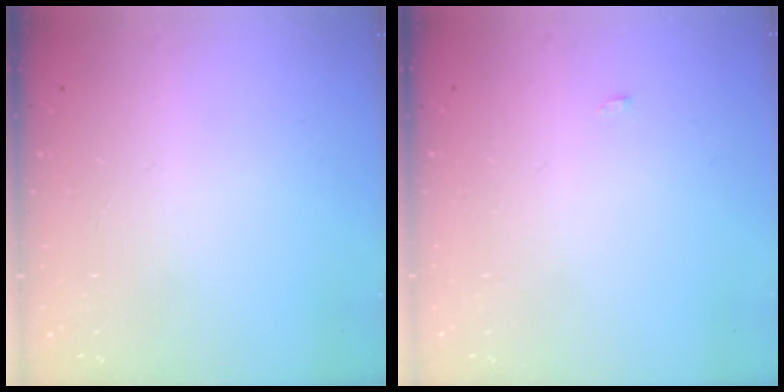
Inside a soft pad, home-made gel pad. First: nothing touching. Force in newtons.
{"total": 6.7, "press": 2.2, "slide": 6.3}